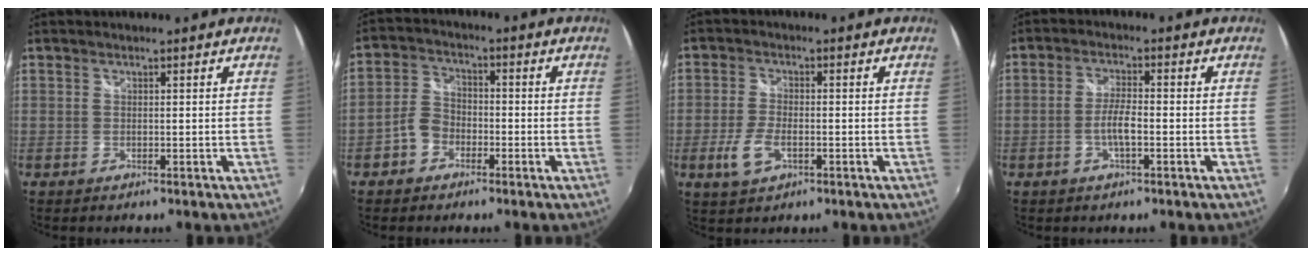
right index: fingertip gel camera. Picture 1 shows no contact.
{"total": 5.5, "force": [-3.6, 3.5, 2.2], "torque": [-0.047, 0.020, -0.075]}
{"total": 5.8, "force": [-2.2, 2.8, 4.6], "torque": [-0.107, -0.004, -0.040]}
{"total": 4.2, "force": [-1.5, 0.8, 3.8], "torque": [-0.079, 0.002, -0.027]}